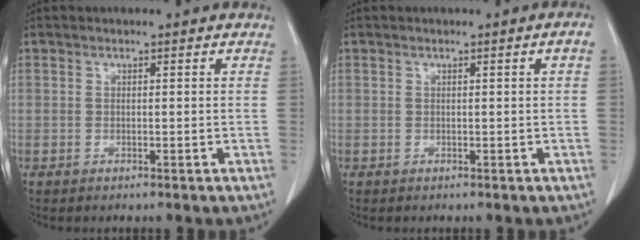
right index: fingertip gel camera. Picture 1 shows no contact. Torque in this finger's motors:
{"motor_torque": [0.16, -0.03, 0.09, 0.00]}